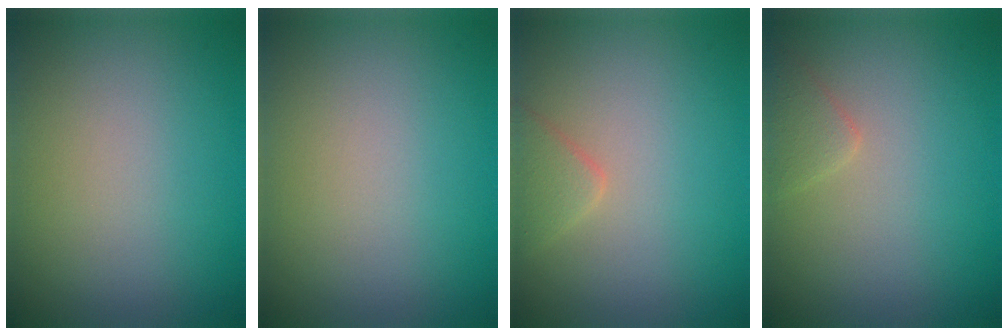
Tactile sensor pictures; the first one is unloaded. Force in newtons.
{"total": 0.0}
{"total": 1.6, "press": 1.6, "slide": 0.1}
{"total": 1.3, "press": 1.3, "slide": 0.1}